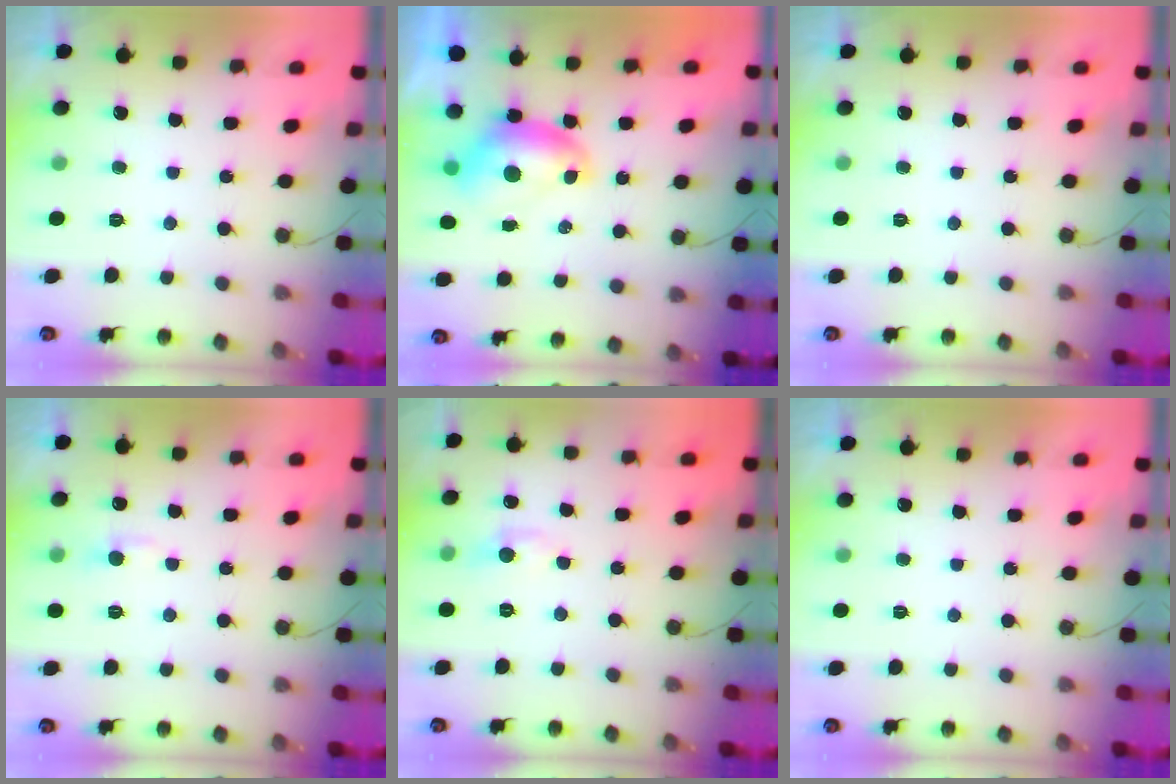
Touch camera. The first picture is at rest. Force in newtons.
{"total": 8.0, "press": 8.0, "slide": 0.3}
{"total": 0.0}
{"total": 4.8, "press": 4.7, "slide": 0.5}
{"total": 2.8, "press": 2.8, "slide": 0.4}
{"total": 0.0}